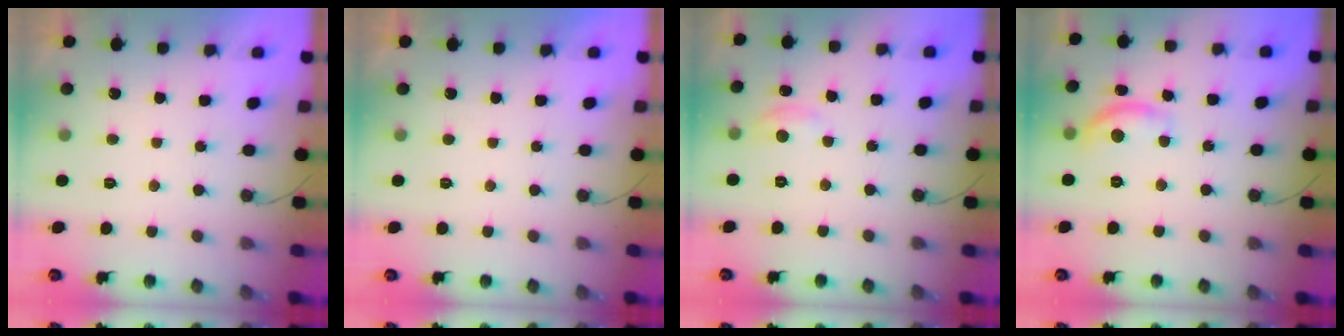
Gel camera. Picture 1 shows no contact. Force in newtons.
{"total": 0.0}
{"total": 2.9, "press": 2.9, "slide": 0.3}
{"total": 10.3, "press": 10.3, "slide": 0.4}